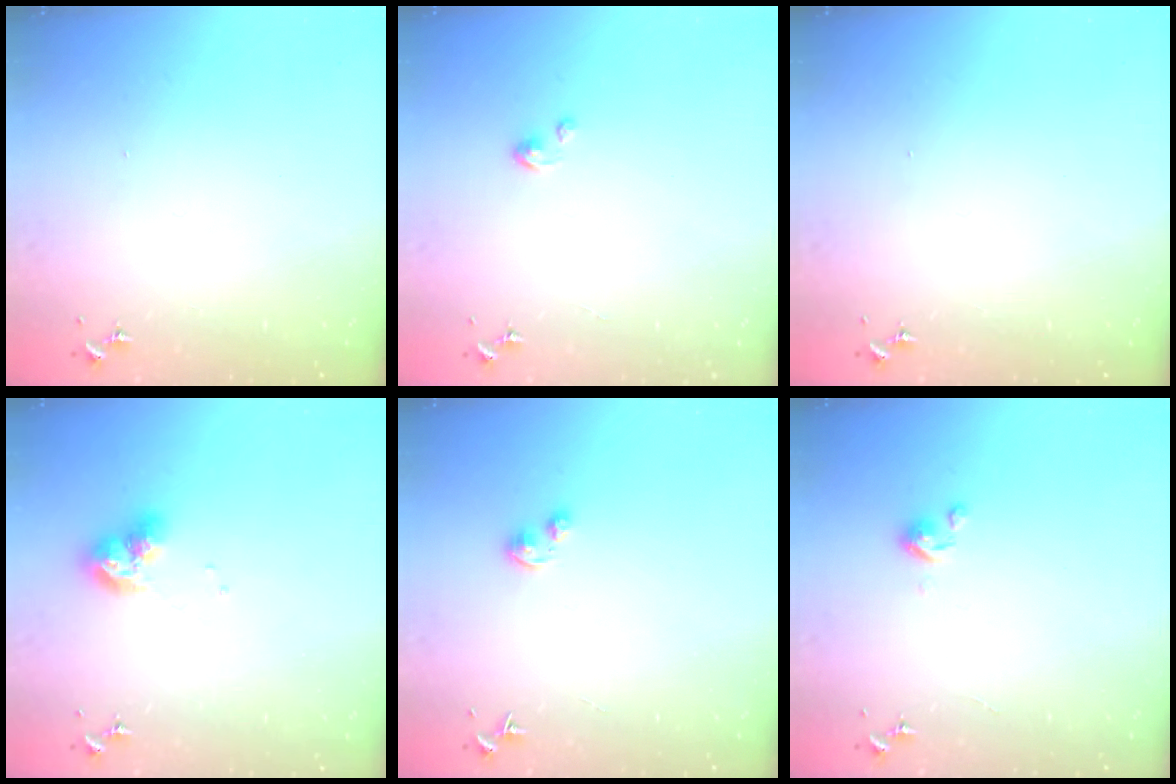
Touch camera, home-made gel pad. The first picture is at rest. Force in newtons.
{"total": 2.8, "press": 2.8, "slide": 0.2}
{"total": 0.0}
{"total": 9.5, "press": 9.4, "slide": 1.3}
{"total": 2.9, "press": 2.9, "slide": 0.1}
{"total": 4.4, "press": 4.4, "slide": 0.3}